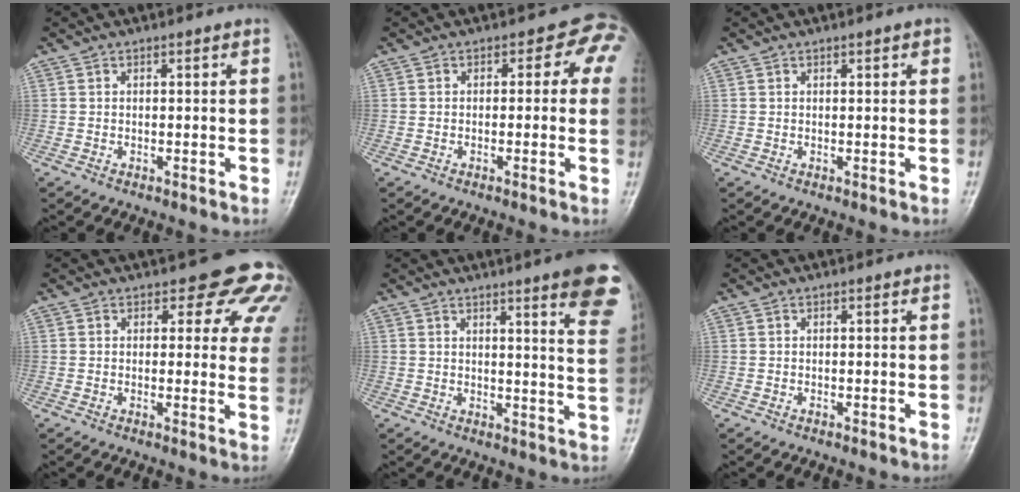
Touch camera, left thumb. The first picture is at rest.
{"total": 5.1, "force": [0.8, 3.5, 3.6], "torque": [0.003, 0.009, -0.008]}
{"total": 1.2, "force": [0.5, 0.4, 1.0], "torque": [-0.012, 0.001, 0.006]}
{"total": 10.6, "force": [7.3, 5.2, 5.7], "torque": [-0.009, -0.034, 0.060]}
{"total": 14.1, "force": [8.6, 2.0, 11.1], "torque": [-0.111, -0.038, 0.087]}
{"total": 0.0}